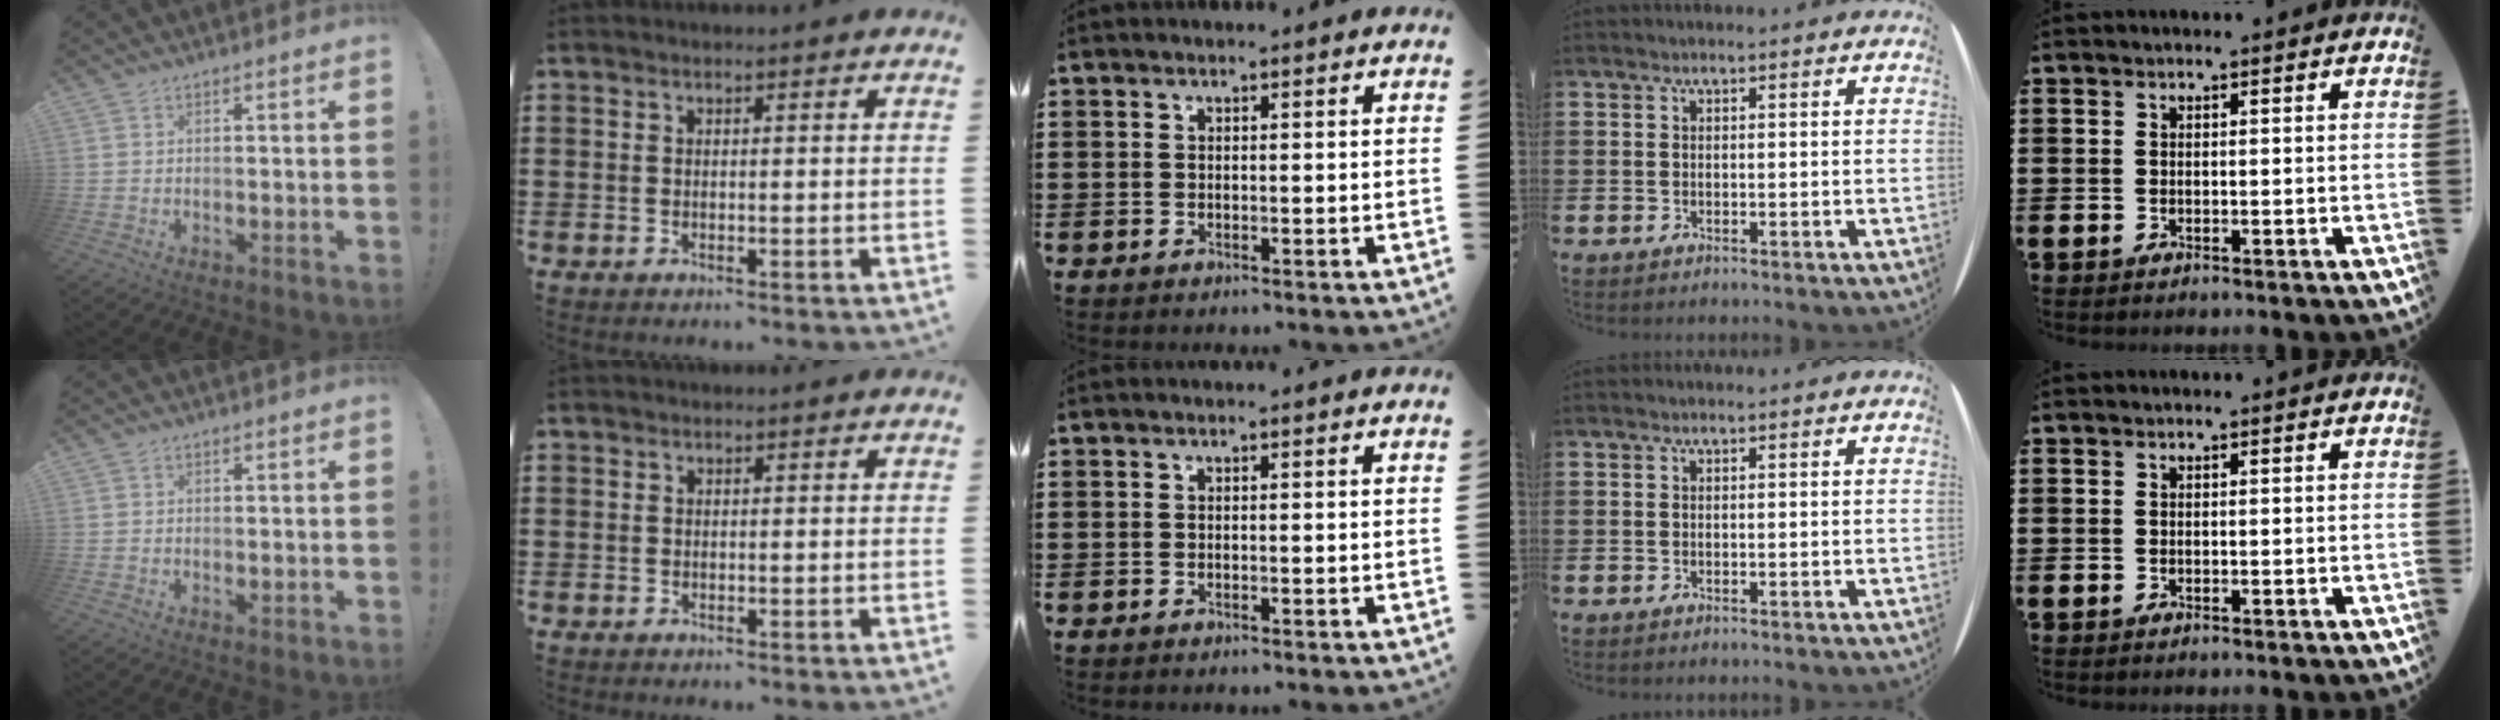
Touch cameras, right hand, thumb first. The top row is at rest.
{"thumb": {"total": 0.6, "force": [0.3, 0.4, 0.4], "torque": [-0.006, 0.001, 0.007]}, "index": {"total": 0.6, "force": [0.2, 0.5, 0.0], "torque": [0.000, 0.004, 0.003]}}